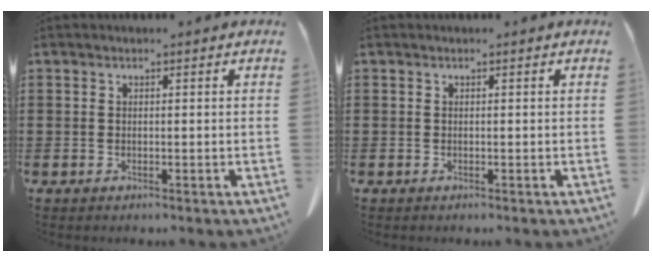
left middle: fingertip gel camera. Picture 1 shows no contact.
{"total": 0.0}